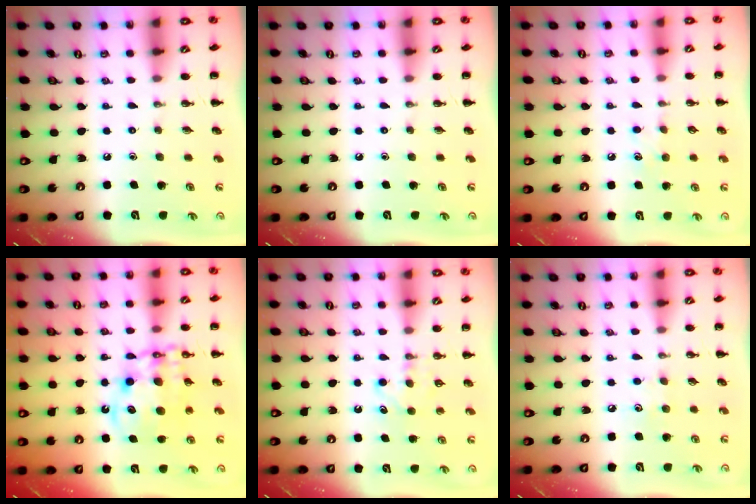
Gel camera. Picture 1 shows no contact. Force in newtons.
{"total": 0.0}
{"total": 5.5, "press": 5.2, "slide": 1.8}
{"total": 12.6, "press": 12.2, "slide": 3.3}
{"total": 4.9, "press": 4.7, "slide": 1.5}
{"total": 4.8, "press": 4.7, "slide": 1.3}